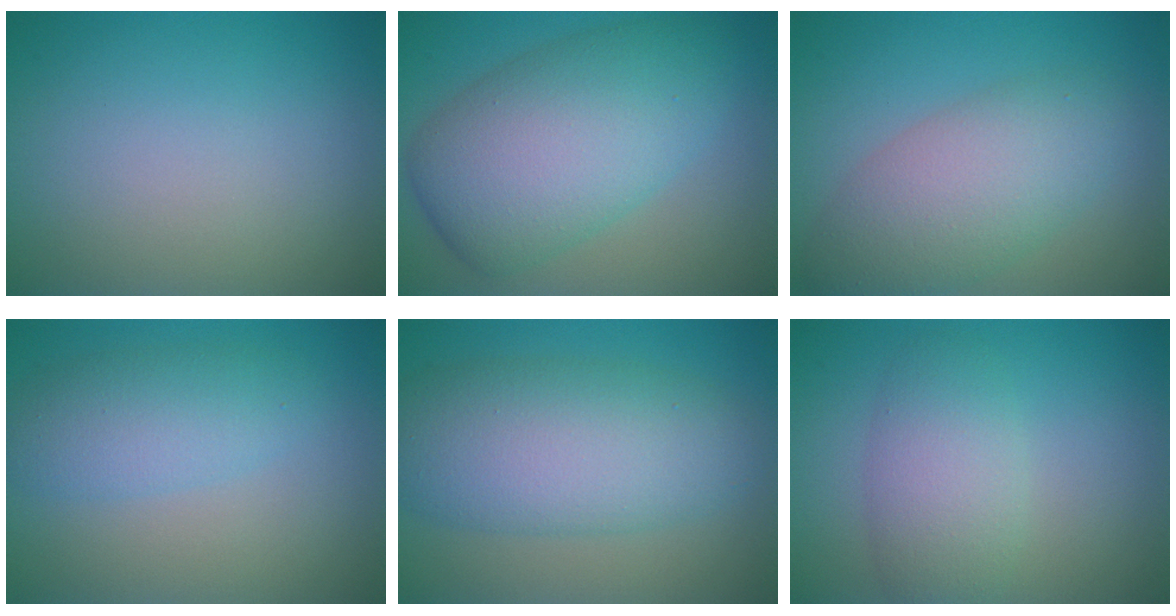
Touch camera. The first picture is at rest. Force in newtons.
{"total": 9.6, "press": 9.6, "slide": 0.2}
{"total": 6.0, "press": 6.0, "slide": 0.2}
{"total": 3.7, "press": 3.7, "slide": 0.1}
{"total": 8.5, "press": 8.5, "slide": 0.1}
{"total": 4.0, "press": 4.0, "slide": 0.2}